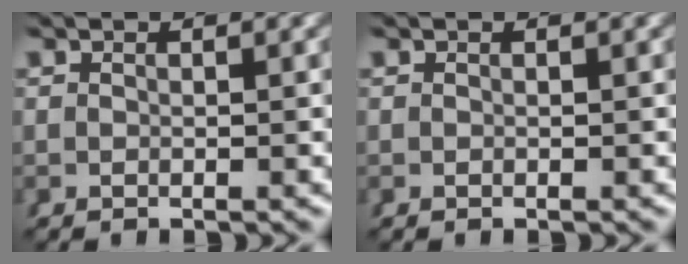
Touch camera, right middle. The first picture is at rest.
{"total": 0.0}